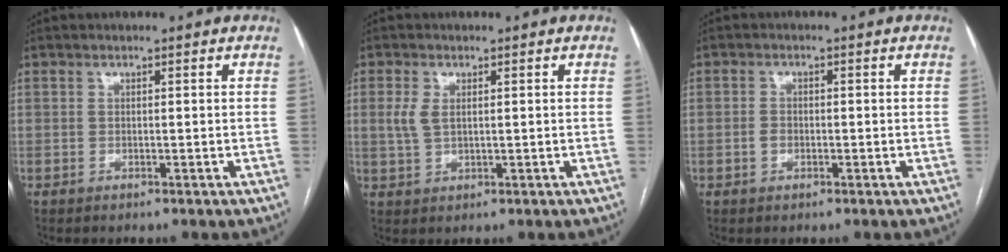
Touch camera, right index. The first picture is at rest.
{"total": 2.9, "force": [0.6, 1.6, 2.4], "torque": [-0.057, 0.005, 0.018]}
{"total": 1.5, "force": [-0.5, 1.0, 1.0], "torque": [-0.019, 0.003, -0.007]}